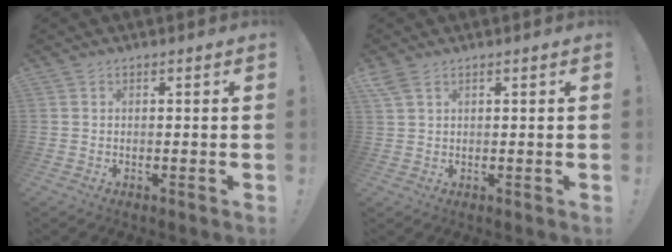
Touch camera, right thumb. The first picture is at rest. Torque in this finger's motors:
{"motor_torque": [-0.12, 0.66, 0.34, 0.07, 0.10]}